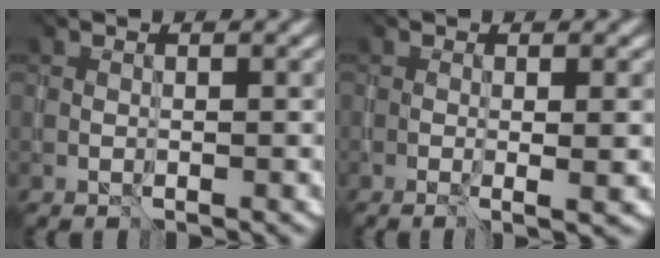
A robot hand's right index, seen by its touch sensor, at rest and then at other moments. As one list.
[{"total": 3.2, "force": [-0.4, 1.0, 3.0], "torque": [-0.037, 0.001, 0.003]}]